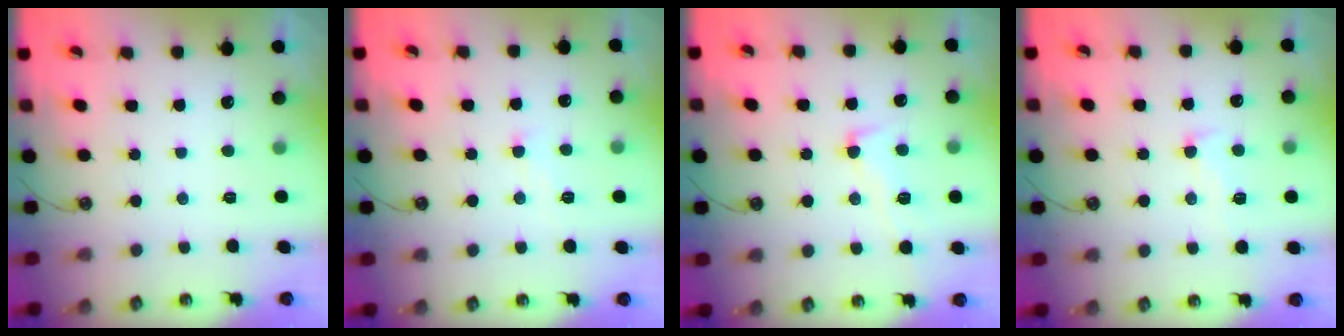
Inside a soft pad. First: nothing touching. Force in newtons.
{"total": 1.0, "press": 0.8, "slide": 0.5}
{"total": 2.5, "press": 2.3, "slide": 1.1}
{"total": 2.4, "press": 2.2, "slide": 1.0}